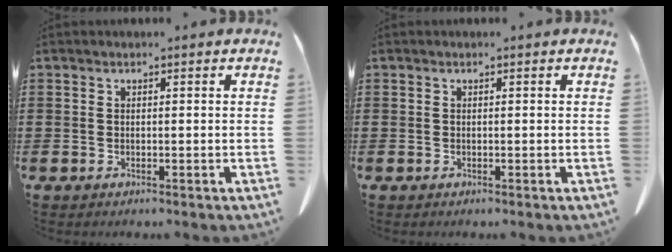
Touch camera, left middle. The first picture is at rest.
{"total": 0.0}